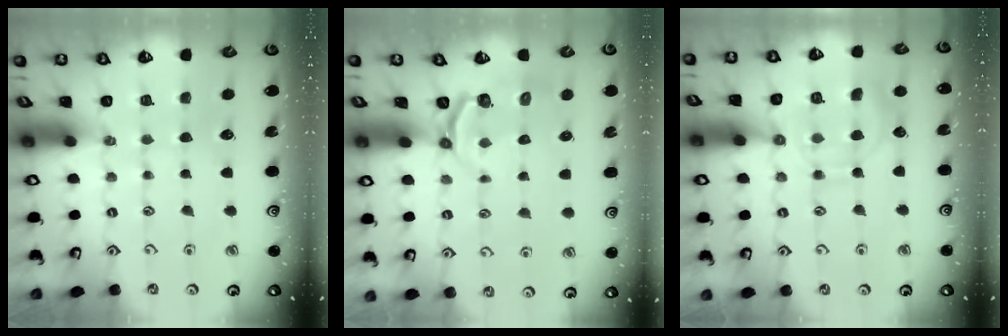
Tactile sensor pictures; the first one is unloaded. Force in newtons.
{"total": 3.8, "press": 2.9, "slide": 2.4}
{"total": 11.2, "press": 11.1, "slide": 1.0}